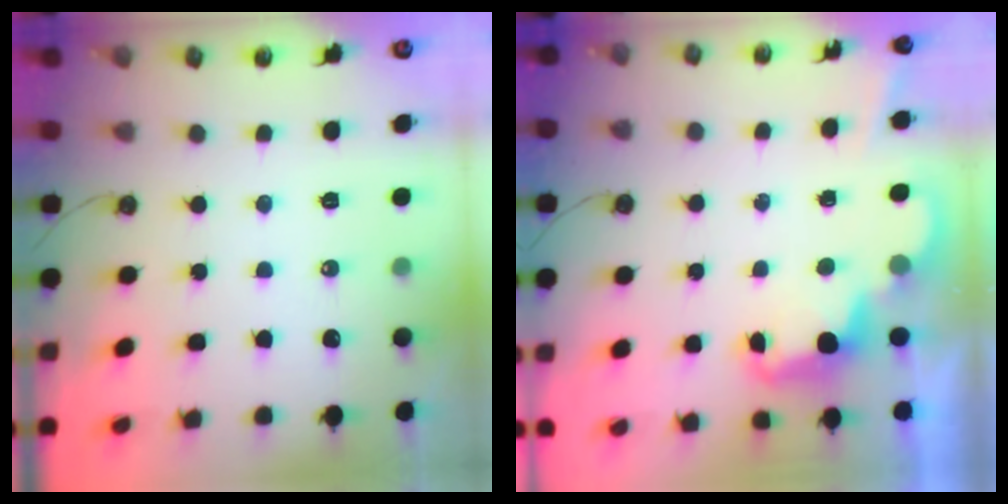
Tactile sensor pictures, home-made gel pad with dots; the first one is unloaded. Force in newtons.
{"total": 2.5, "press": 2.5, "slide": 0.5}